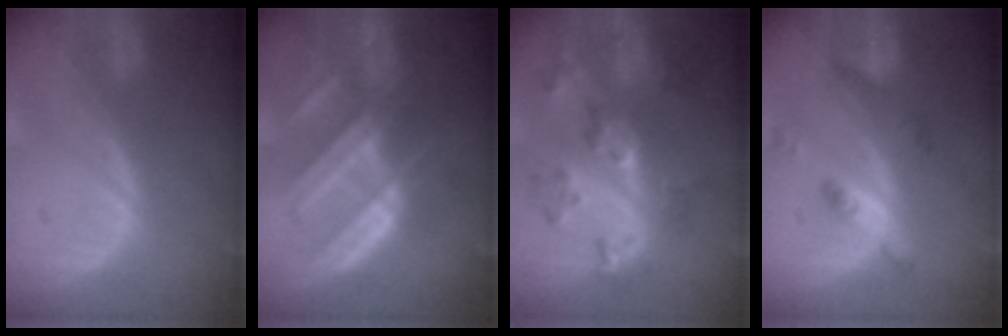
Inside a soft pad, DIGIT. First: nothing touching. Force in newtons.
{"total": 9.1, "press": 8.3, "slide": 3.8}
{"total": 8.7, "press": 7.8, "slide": 3.9}
{"total": 5.5, "press": 4.8, "slide": 2.8}